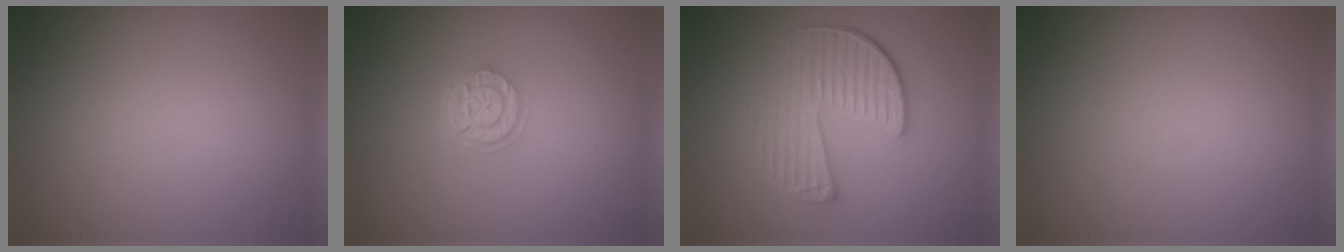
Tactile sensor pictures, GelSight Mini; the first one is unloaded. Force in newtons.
{"total": 2.6, "press": 2.1, "slide": 1.5}
{"total": 4.6, "press": 3.8, "slide": 2.5}
{"total": 0.0}